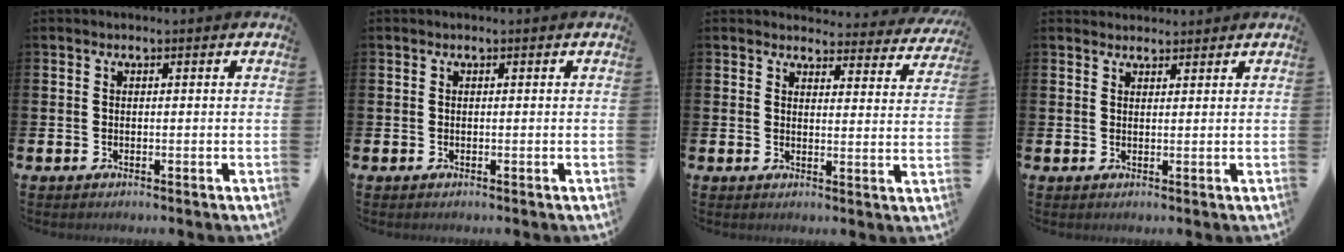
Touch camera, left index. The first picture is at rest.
{"total": 0.0}
{"total": 3.3, "force": [3.2, 0.9, 0.3], "torque": [-0.003, -0.027, 0.051]}
{"total": 2.0, "force": [1.9, 0.6, -0.2], "torque": [0.011, -0.007, 0.032]}